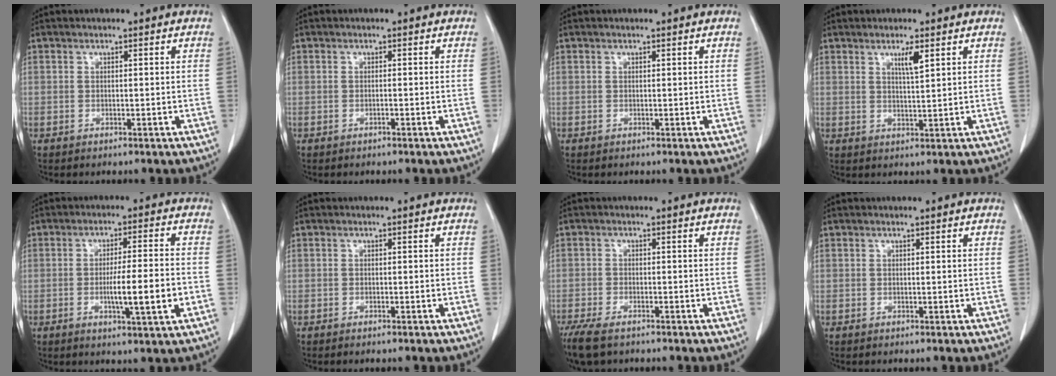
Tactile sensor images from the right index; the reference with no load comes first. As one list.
[{"total": 0.0}, {"total": 0.0}, {"total": 3.0, "force": [1.6, 0.1, 2.5], "torque": [-0.046, -0.005, 0.029]}, {"total": 8.1, "force": [-2.0, 0.2, 7.9], "torque": [-0.127, -0.006, -0.031]}, {"total": 0.9, "force": [-0.7, 0.0, 0.5], "torque": [-0.013, -0.002, -0.010]}, {"total": 6.9, "force": [-5.3, 2.3, 3.9], "torque": [-0.069, -0.015, -0.089]}, {"total": 0.0}]